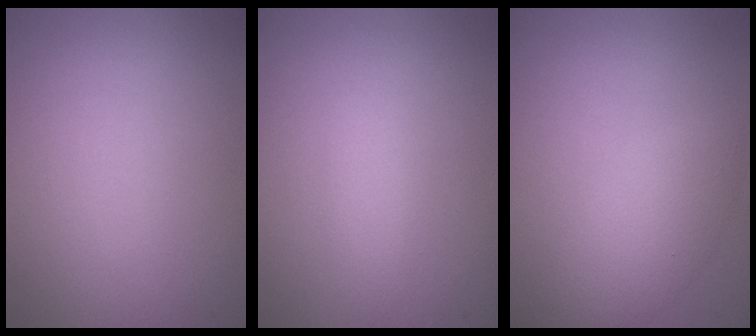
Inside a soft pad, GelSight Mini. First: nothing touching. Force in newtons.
{"total": 1.4, "press": 1.4, "slide": 0.1}
{"total": 3.9, "press": 3.9, "slide": 0.3}